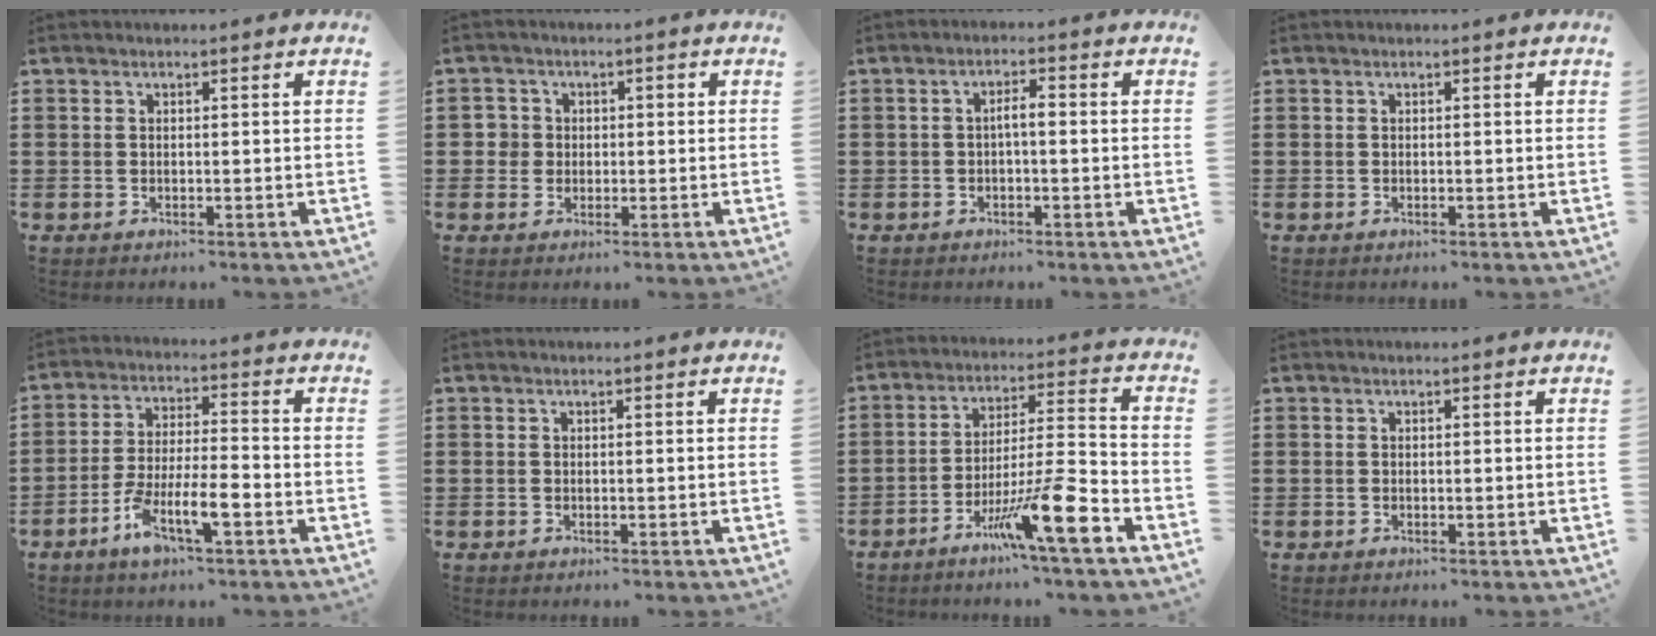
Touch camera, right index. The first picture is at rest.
{"total": 3.0, "force": [-0.1, 2.9, 0.9], "torque": [-0.031, 0.009, -0.005]}
{"total": 2.3, "force": [-0.4, 0.6, 2.2], "torque": [-0.041, 0.002, -0.010]}
{"total": 0.0}
{"total": 7.9, "force": [-4.1, 1.9, 6.5], "torque": [-0.138, -0.006, -0.079]}
{"total": 0.0}
{"total": 13.2, "force": [-7.6, 1.1, 10.7], "torque": [-0.184, 0.006, -0.127]}
{"total": 0.0}